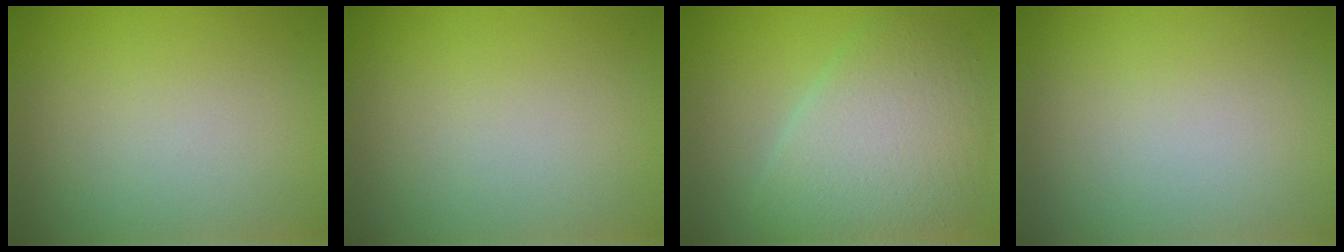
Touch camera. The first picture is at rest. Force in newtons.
{"total": 0.0}
{"total": 6.7, "press": 6.7, "slide": 0.3}
{"total": 0.0}